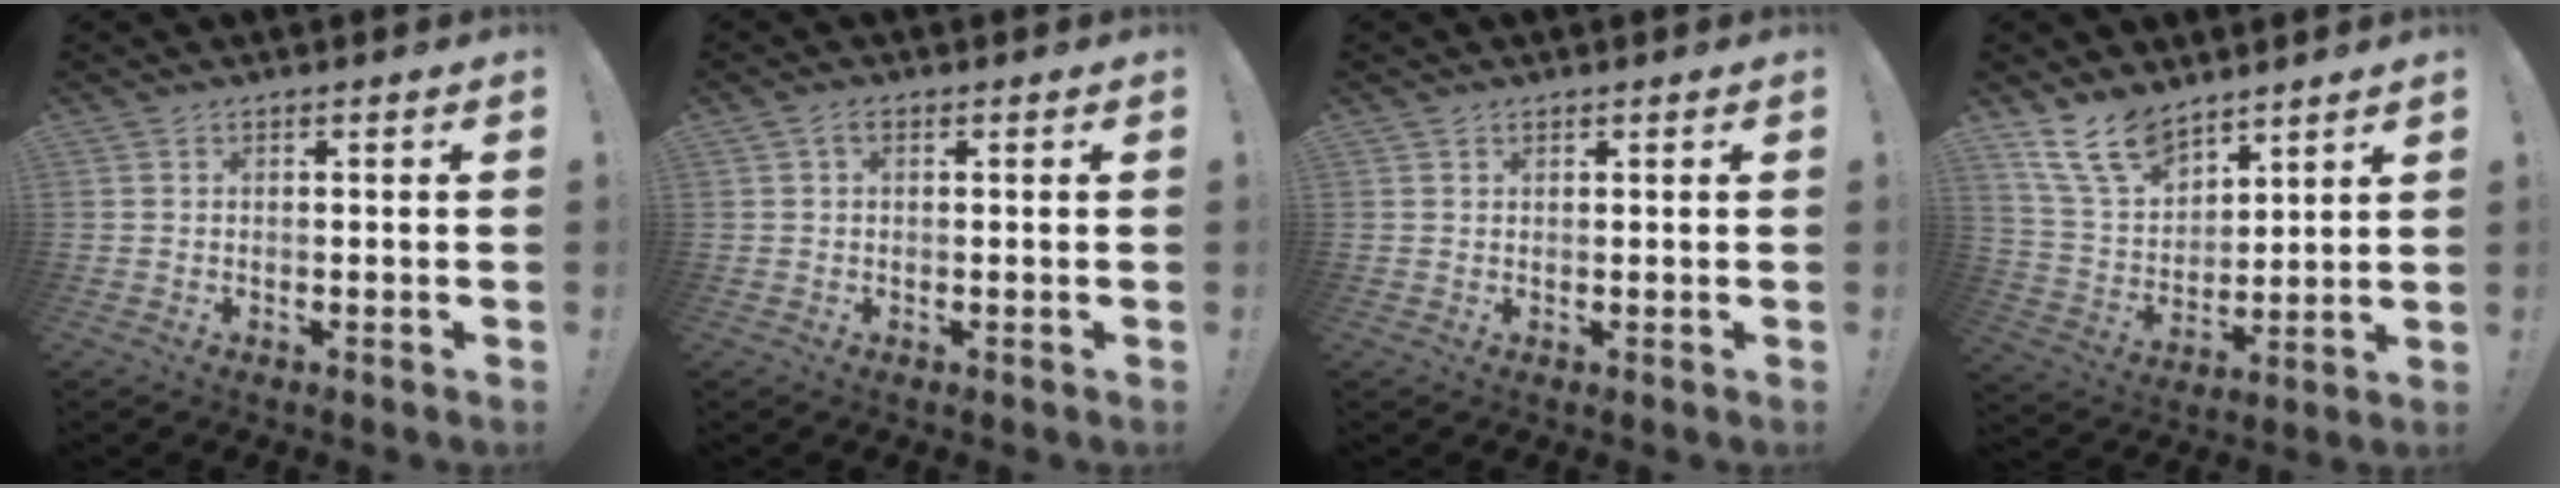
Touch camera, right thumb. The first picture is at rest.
{"total": 1.9, "force": [0.6, 1.2, 1.3], "torque": [-0.024, 0.005, 0.010]}
{"total": 0.9, "force": [0.7, 0.6, 0.2], "torque": [-0.004, 0.000, 0.014]}
{"total": 13.9, "force": [10.5, 6.9, 6.0], "torque": [-0.133, -0.061, 0.204]}